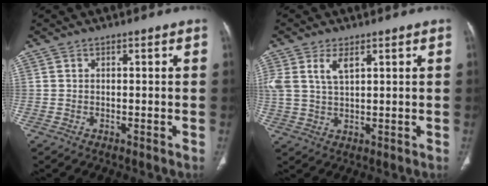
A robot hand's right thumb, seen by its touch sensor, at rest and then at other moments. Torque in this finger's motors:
{"motor_torque": [0.06, 0.12, 0.50, 0.70, 0.06]}